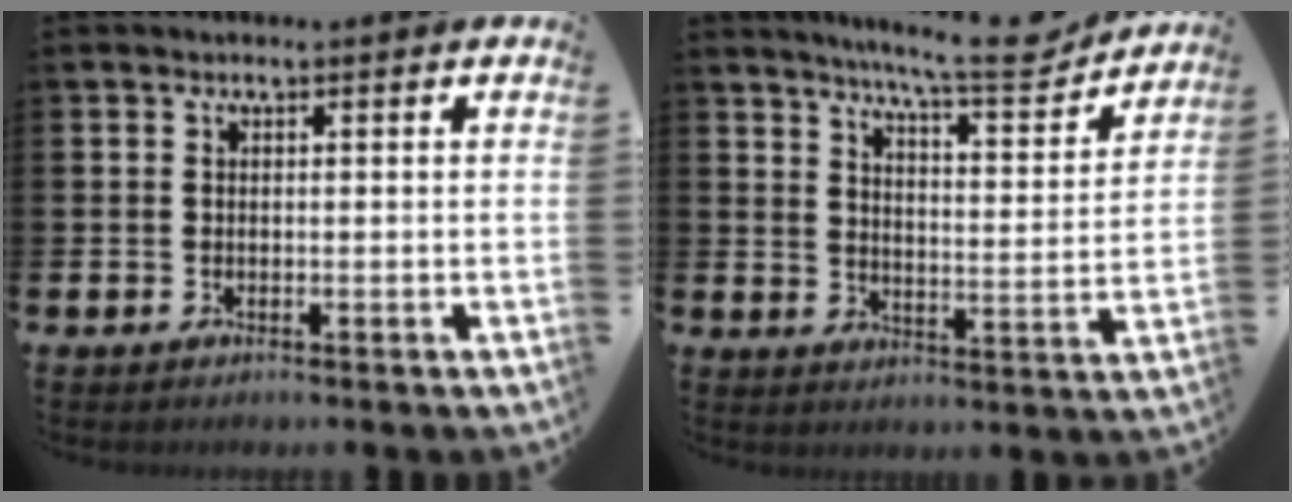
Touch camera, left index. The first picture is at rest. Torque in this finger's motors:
{"motor_torque": [1.00, -1.14, 0.18, 0.15]}